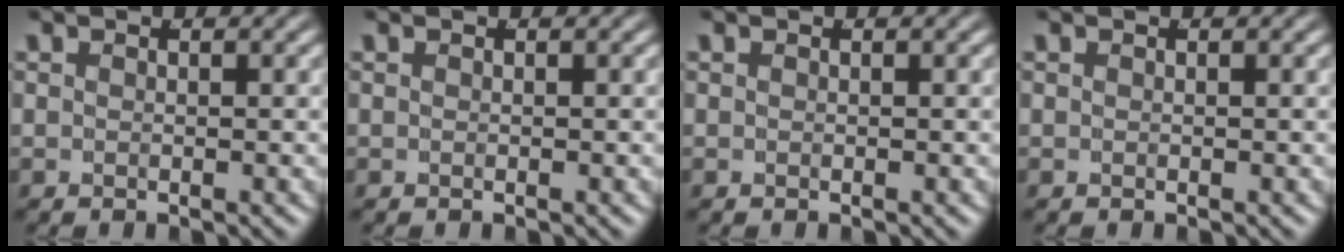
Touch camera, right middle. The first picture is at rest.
{"total": 0.0}
{"total": 0.0}
{"total": 0.0}